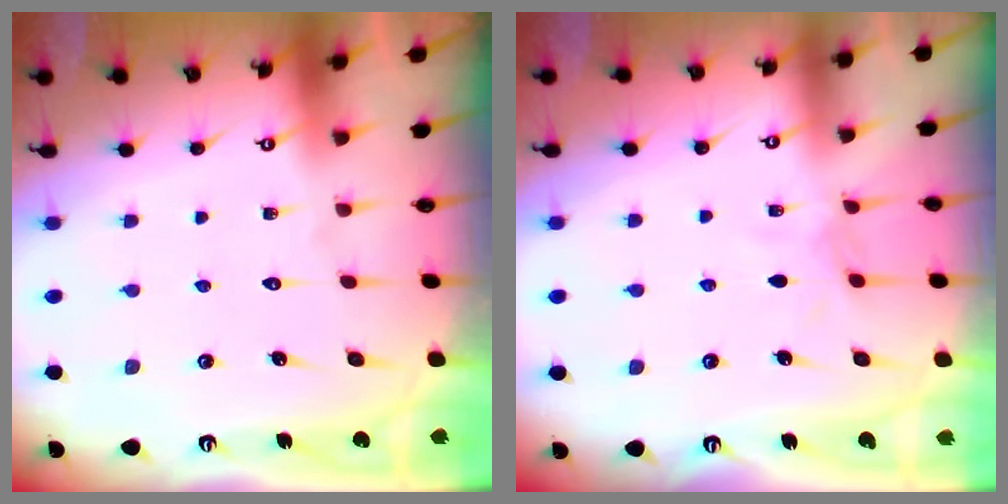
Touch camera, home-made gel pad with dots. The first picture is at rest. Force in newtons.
{"total": 3.8, "press": 3.7, "slide": 0.5}